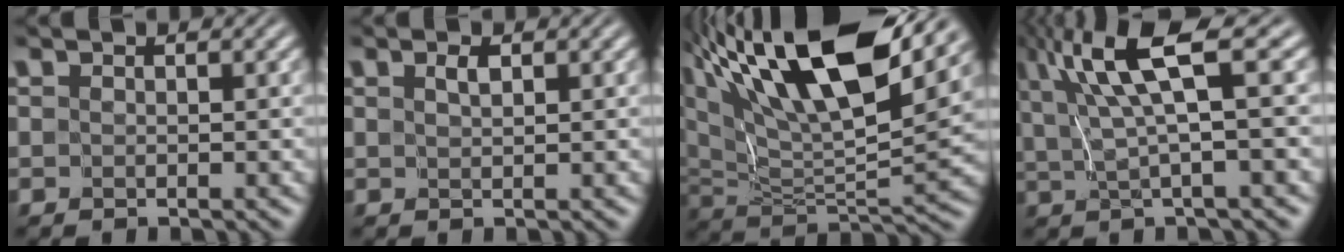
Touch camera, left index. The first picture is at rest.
{"total": 0.7, "force": [0.6, 0.1, 0.4], "torque": [-0.009, 0.002, 0.013]}
{"total": 15.2, "force": [8.9, 4.7, 11.4], "torque": [-0.222, 0.027, 0.163]}
{"total": 7.7, "force": [3.2, 1.2, 6.8], "torque": [-0.124, 0.013, 0.063]}